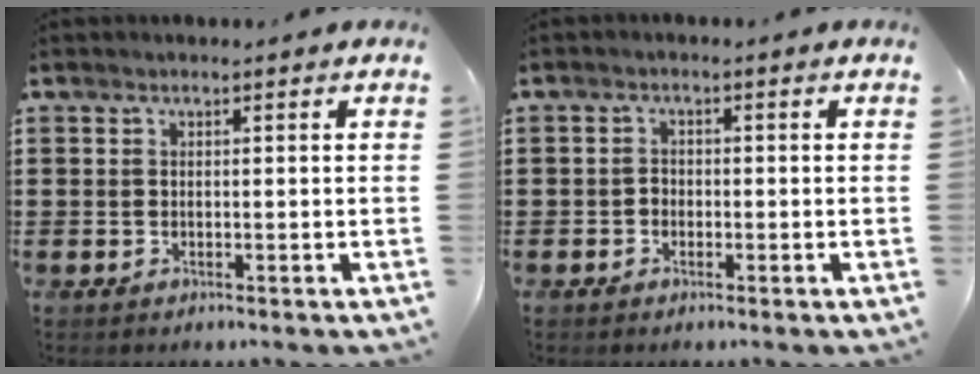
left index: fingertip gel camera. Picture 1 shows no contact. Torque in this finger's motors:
{"motor_torque": [-1.09, 1.05, -0.01, -0.01]}